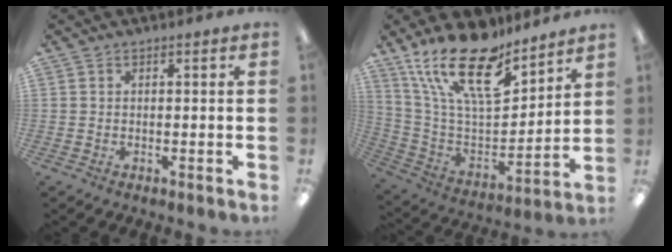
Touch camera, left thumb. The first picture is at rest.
{"total": 21.7, "force": [15.2, 8.3, 12.9], "torque": [-0.248, -0.095, 0.272]}